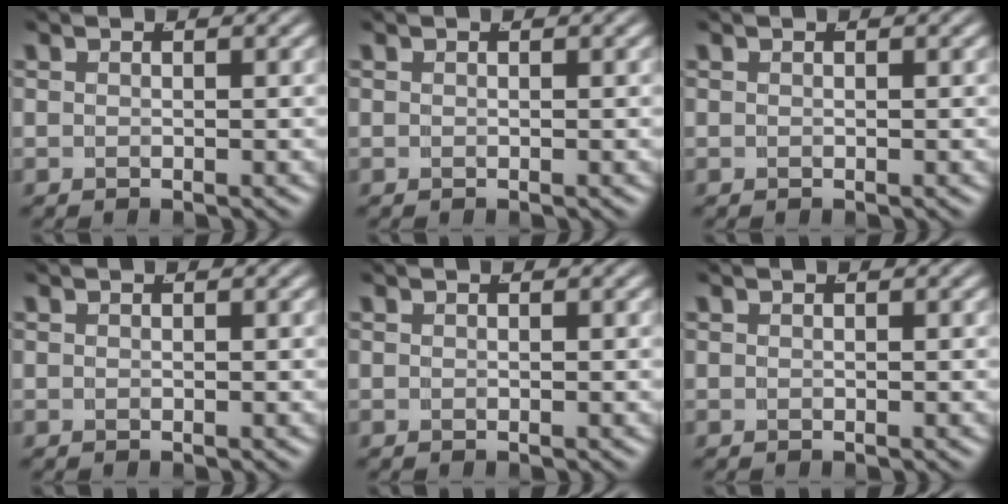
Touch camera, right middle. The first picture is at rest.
{"total": 0.0}
{"total": 0.0}
{"total": 1.2, "force": [-0.1, -1.1, -0.3], "torque": [0.016, -0.010, 0.008]}
{"total": 0.0}
{"total": 0.0}